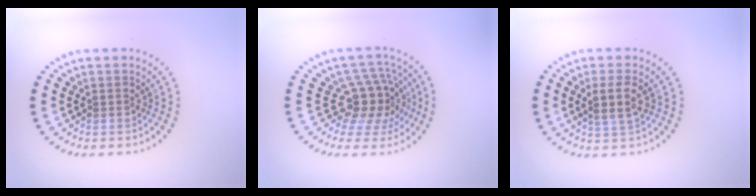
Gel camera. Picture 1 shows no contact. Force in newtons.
{"total": 4.4, "press": 3.2, "slide": 2.9}
{"total": 2.6, "press": 2.3, "slide": 1.1}